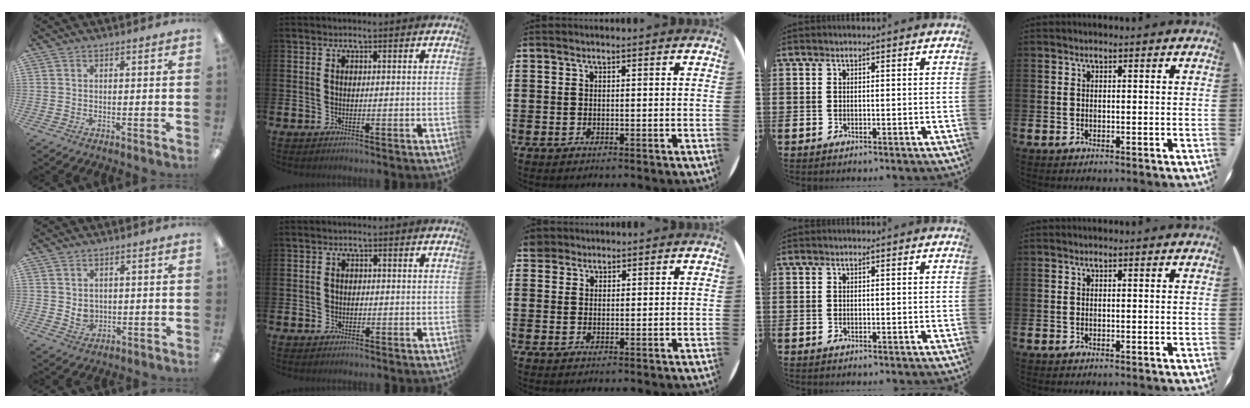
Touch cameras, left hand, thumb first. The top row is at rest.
{"thumb": {"total": 3.2, "force": [1.1, 2.7, 1.2], "torque": [-0.010, -0.004, 0.020]}, "index": {"total": 1.2, "force": [-0.4, 1.1, 0.2], "torque": [0.004, 0.004, -0.013]}, "middle": {"total": 2.1, "force": [1.9, 1.0, 0.0], "torque": [0.003, 0.002, 0.036]}}